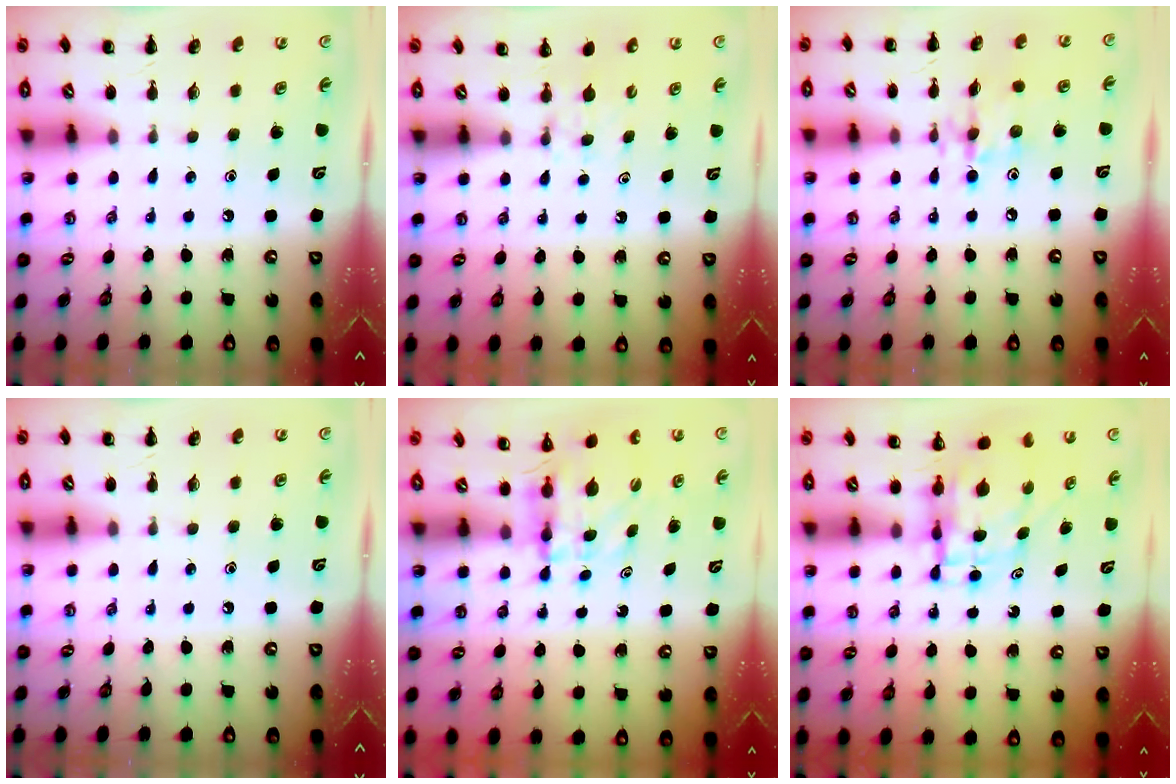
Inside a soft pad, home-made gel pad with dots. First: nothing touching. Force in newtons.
{"total": 3.7, "press": 3.5, "slide": 1.2}
{"total": 7.6, "press": 7.5, "slide": 0.6}
{"total": 0.0}
{"total": 4.0, "press": 4.0, "slide": 0.1}
{"total": 5.1, "press": 5.1, "slide": 0.4}